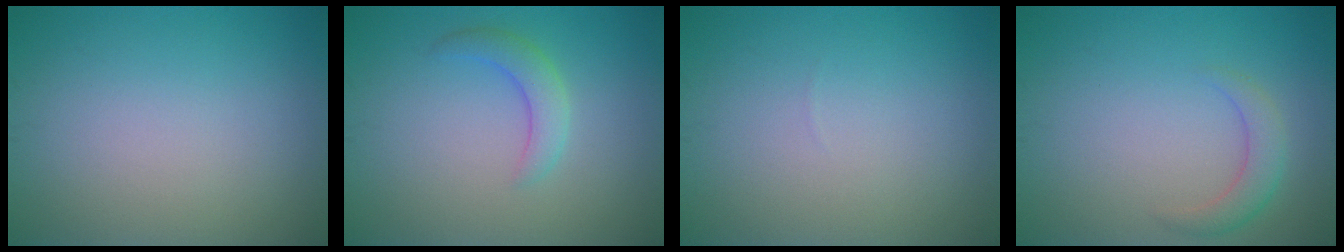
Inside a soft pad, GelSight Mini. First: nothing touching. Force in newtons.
{"total": 2.4, "press": 2.4, "slide": 0.1}
{"total": 0.0}
{"total": 2.2, "press": 2.2, "slide": 0.1}